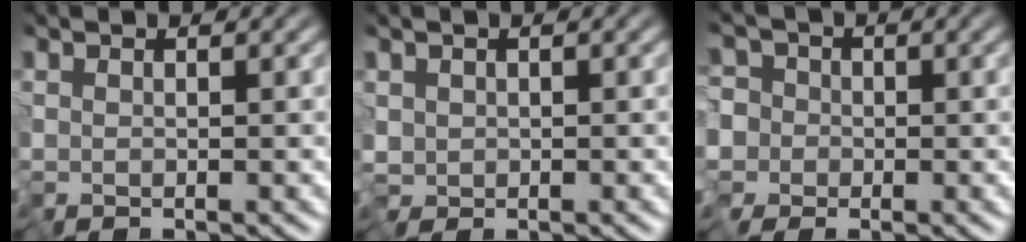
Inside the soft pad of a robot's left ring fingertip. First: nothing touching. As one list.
[{"total": 1.2, "force": [-0.1, 1.0, 0.6], "torque": [-0.016, -0.001, -0.003]}, {"total": 4.2, "force": [-0.1, 4.1, 1.0], "torque": [-0.014, 0.014, -0.022]}]